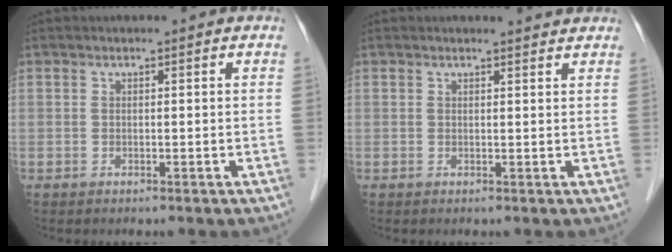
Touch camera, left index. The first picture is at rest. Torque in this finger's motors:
{"motor_torque": [0.56, -0.46, -0.02, -0.01]}